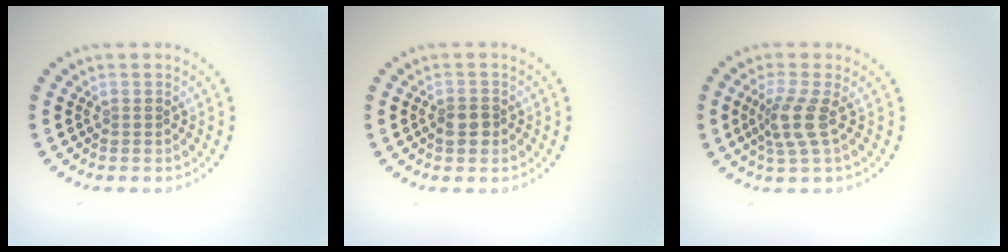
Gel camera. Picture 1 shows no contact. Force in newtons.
{"total": 1.8, "press": 1.7, "slide": 0.7}
{"total": 2.8, "press": 2.1, "slide": 1.8}